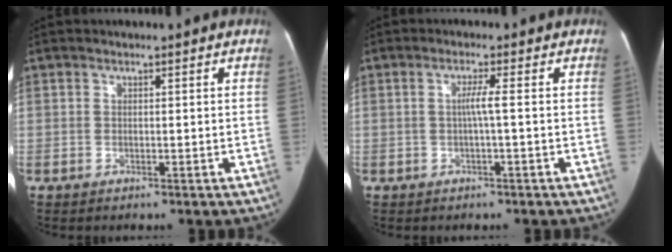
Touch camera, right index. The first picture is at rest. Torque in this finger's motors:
{"motor_torque": [0.45, 0.05, 0.19, 0.03]}